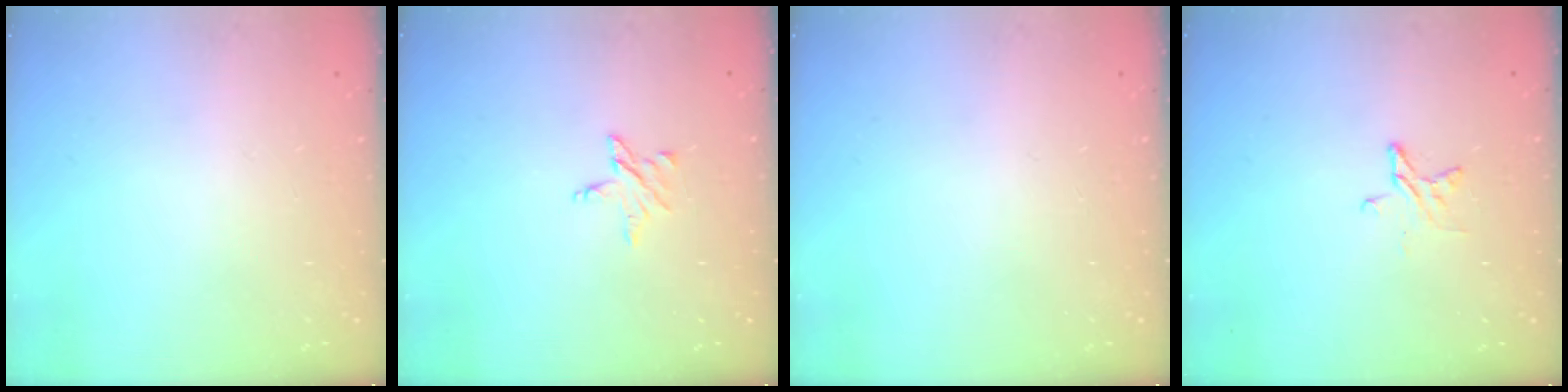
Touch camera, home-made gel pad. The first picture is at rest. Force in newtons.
{"total": 4.2, "press": 4.2, "slide": 0.4}
{"total": 0.0}
{"total": 3.1, "press": 3.1, "slide": 0.3}